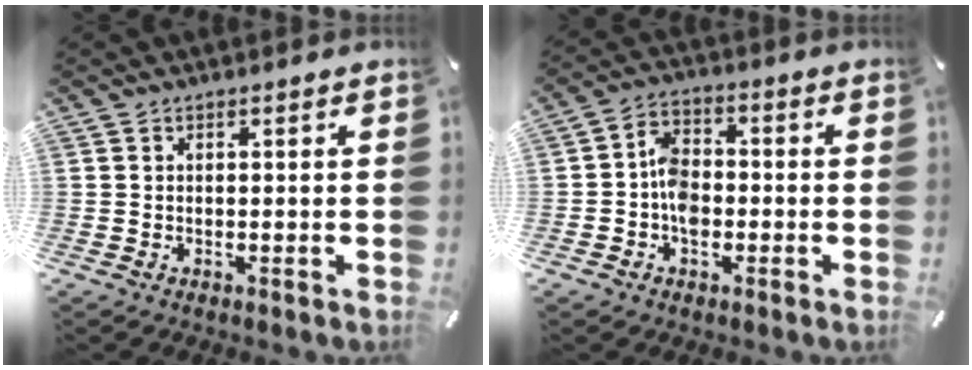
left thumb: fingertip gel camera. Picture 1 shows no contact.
{"total": 6.6, "force": [-1.8, 4.9, 4.1], "torque": [-0.082, 0.015, -0.031]}